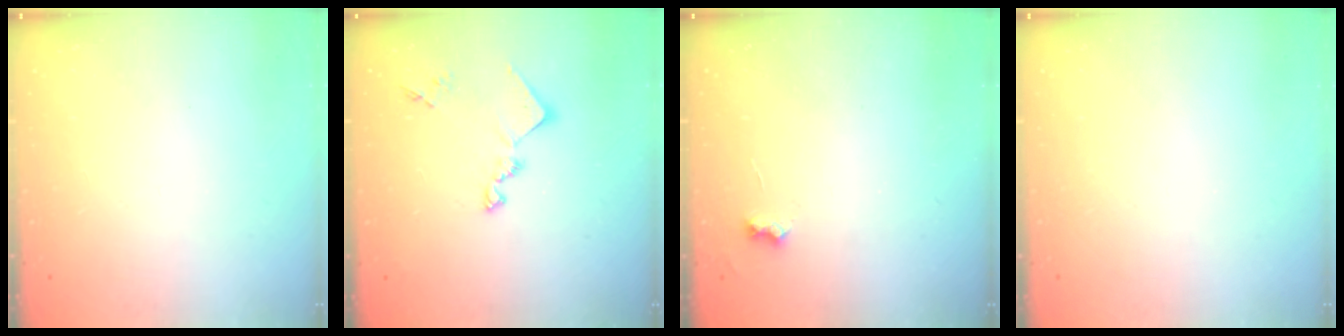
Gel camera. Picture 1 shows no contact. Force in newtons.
{"total": 12.3, "press": 12.3, "slide": 0.6}
{"total": 3.8, "press": 3.8, "slide": 0.5}
{"total": 0.0}